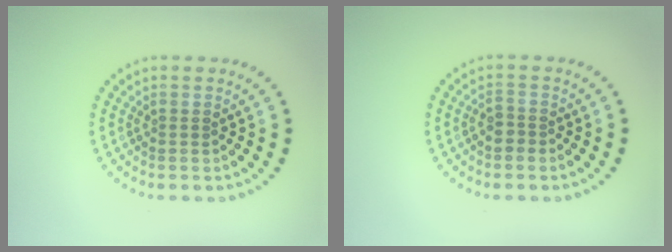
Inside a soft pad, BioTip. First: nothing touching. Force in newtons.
{"total": 1.2, "press": 1.0, "slide": 0.6}